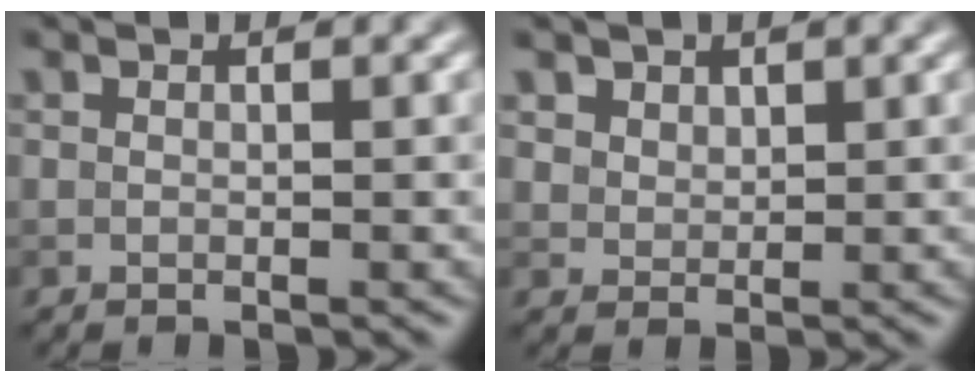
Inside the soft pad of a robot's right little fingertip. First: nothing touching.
{"total": 2.9, "force": [1.9, 2.0, 1.0], "torque": [-0.036, -0.002, 0.042]}